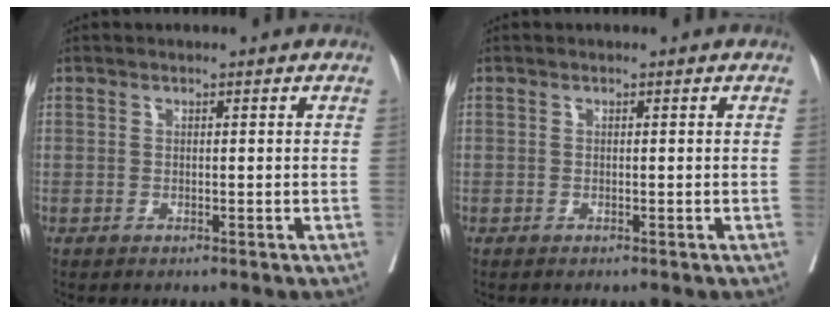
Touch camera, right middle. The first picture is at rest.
{"total": 0.6, "force": [-0.1, 0.6, -0.1], "torque": [0.008, 0.006, -0.006]}